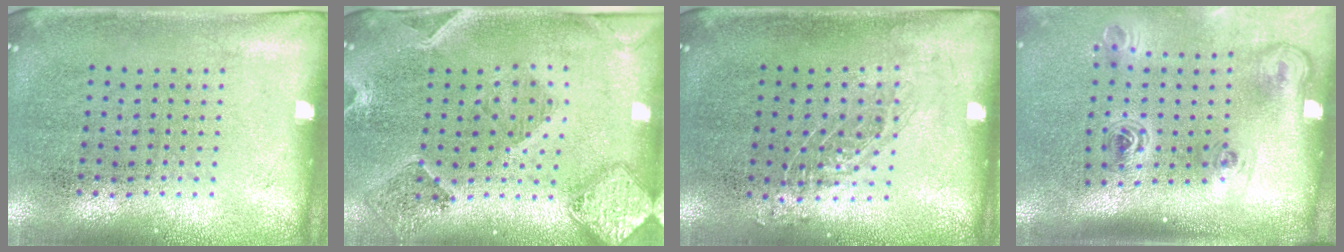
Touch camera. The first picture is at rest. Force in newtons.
{"total": 1.5, "press": 1.4, "slide": 0.4}
{"total": 0.9, "press": 0.9, "slide": 0.3}
{"total": 2.2, "press": 1.4, "slide": 1.7}